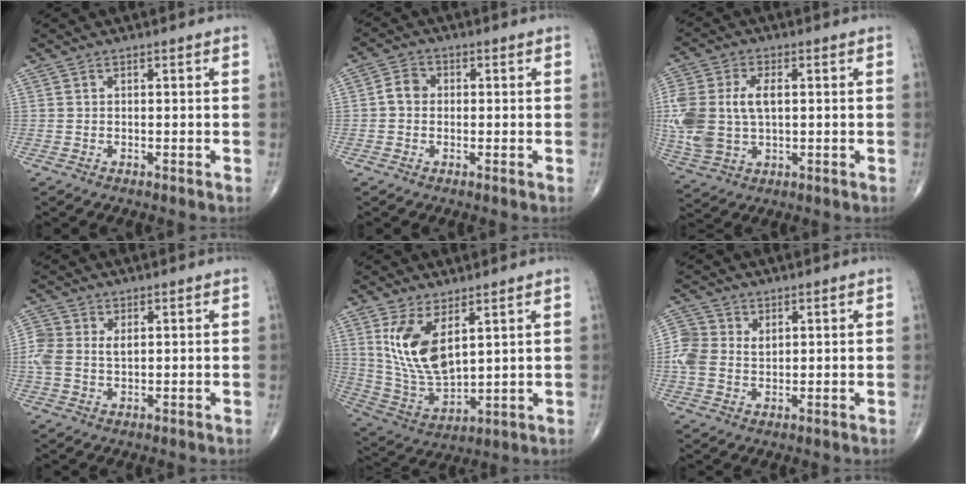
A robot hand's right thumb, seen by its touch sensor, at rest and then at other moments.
{"total": 3.3, "force": [-0.1, 2.8, 1.8], "torque": [-0.021, 0.011, -0.010]}
{"total": 14.2, "force": [0.9, 8.7, 11.1], "torque": [-0.268, 0.005, 0.028]}
{"total": 5.3, "force": [1.0, 3.5, 3.8], "torque": [-0.091, 0.010, 0.019]}
{"total": 12.9, "force": [5.0, 6.1, 10.2], "torque": [-0.194, -0.033, 0.117]}
{"total": 5.9, "force": [1.1, 4.6, 3.5], "torque": [-0.069, 0.003, 0.018]}